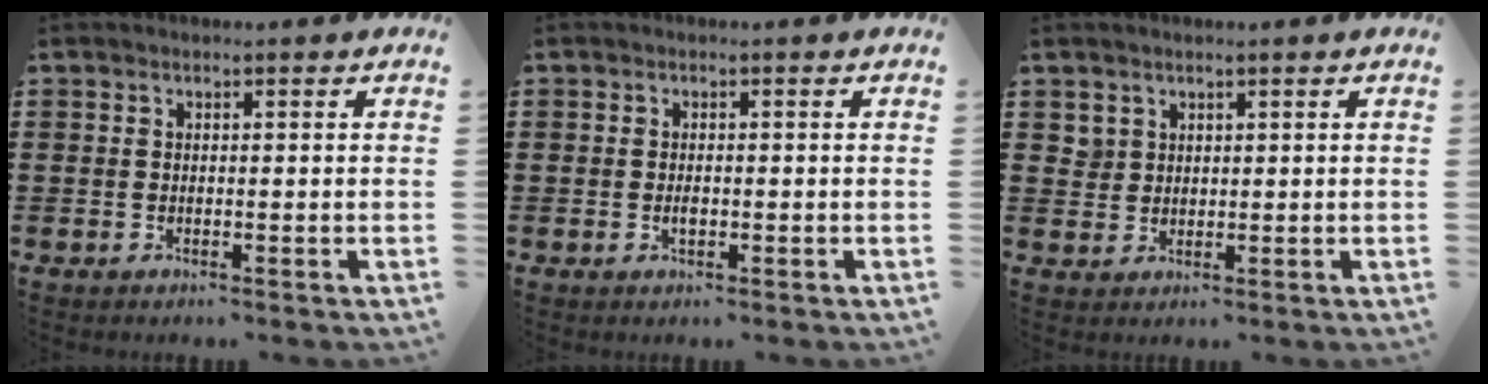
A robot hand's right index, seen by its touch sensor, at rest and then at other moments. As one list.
[{"total": 1.2, "force": [-0.3, 0.6, 1.0], "torque": [-0.019, -0.002, -0.005]}, {"total": 2.4, "force": [1.4, 1.8, 0.3], "torque": [-0.014, 0.008, 0.028]}]